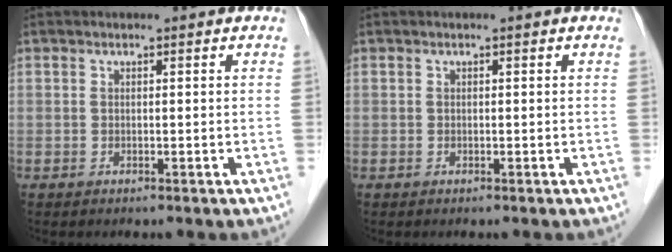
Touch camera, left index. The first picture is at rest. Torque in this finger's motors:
{"motor_torque": [-0.20, -0.07, -0.06, -0.01]}